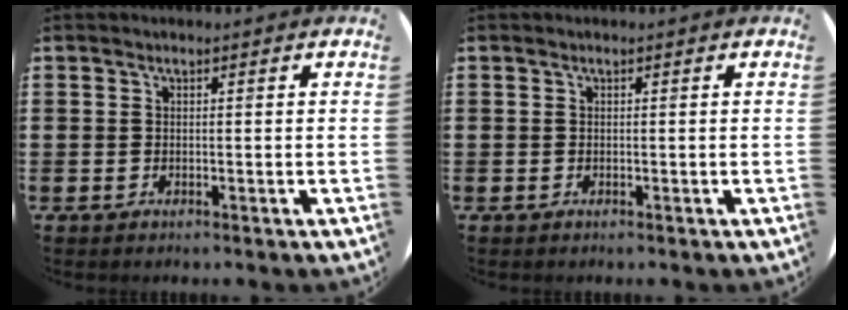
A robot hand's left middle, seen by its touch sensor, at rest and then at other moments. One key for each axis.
{"total": 0.0}